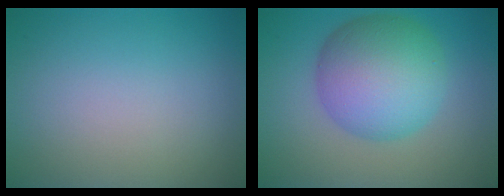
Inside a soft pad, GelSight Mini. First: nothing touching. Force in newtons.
{"total": 8.9, "press": 8.9, "slide": 0.1}